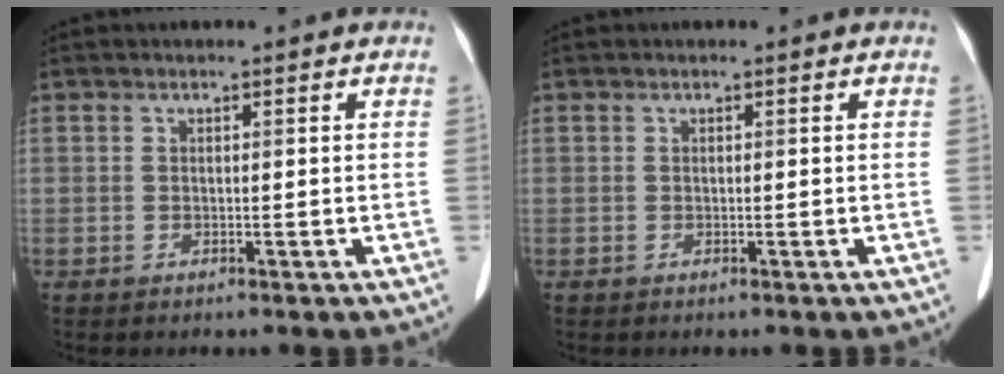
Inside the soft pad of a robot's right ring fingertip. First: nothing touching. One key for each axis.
{"total": 0.0}